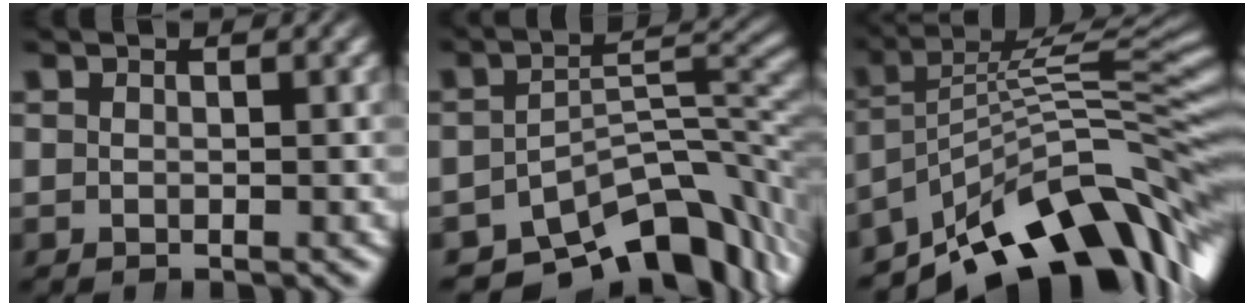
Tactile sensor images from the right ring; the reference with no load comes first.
{"total": 13.2, "force": [-8.3, 6.3, 8.2], "torque": [-0.087, -0.030, -0.114]}
{"total": 15.3, "force": [-7.8, 7.2, 11.0], "torque": [-0.134, -0.023, -0.101]}